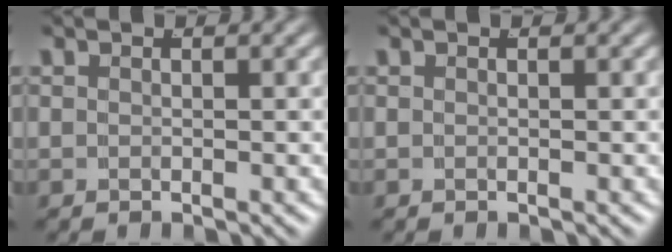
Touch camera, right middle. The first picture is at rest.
{"total": 0.0}